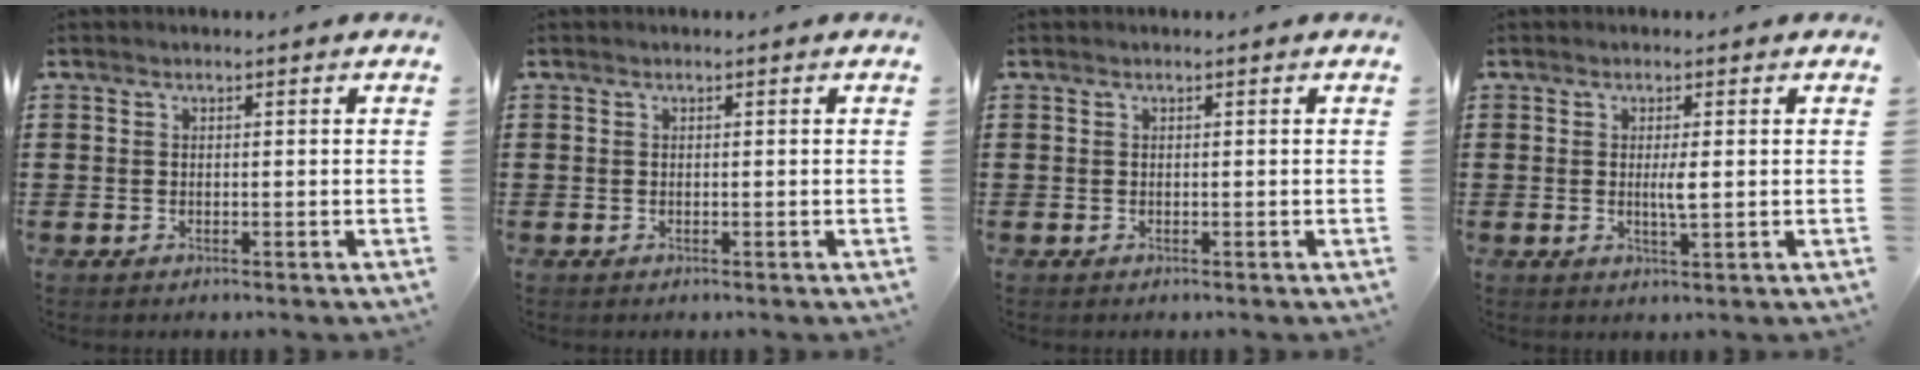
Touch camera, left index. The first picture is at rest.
{"total": 0.0}
{"total": 0.0}
{"total": 2.5, "force": [0.1, 0.1, 2.5], "torque": [-0.049, -0.005, -0.001]}